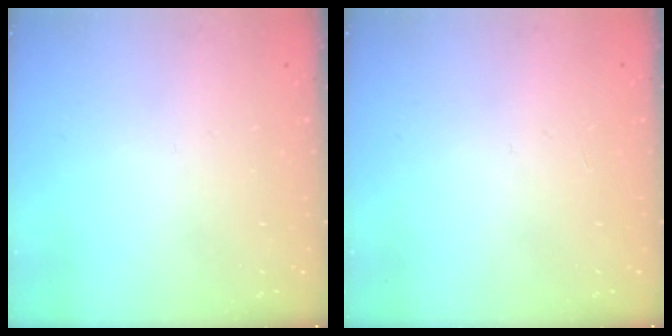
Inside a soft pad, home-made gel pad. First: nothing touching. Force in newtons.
{"total": 0.0}